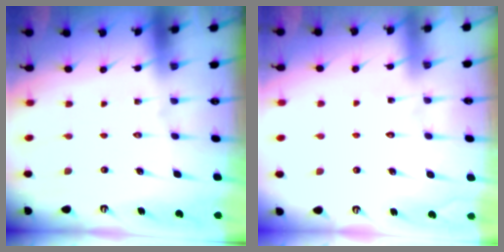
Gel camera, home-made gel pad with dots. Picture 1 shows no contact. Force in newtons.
{"total": 4.8, "press": 4.8, "slide": 0.4}